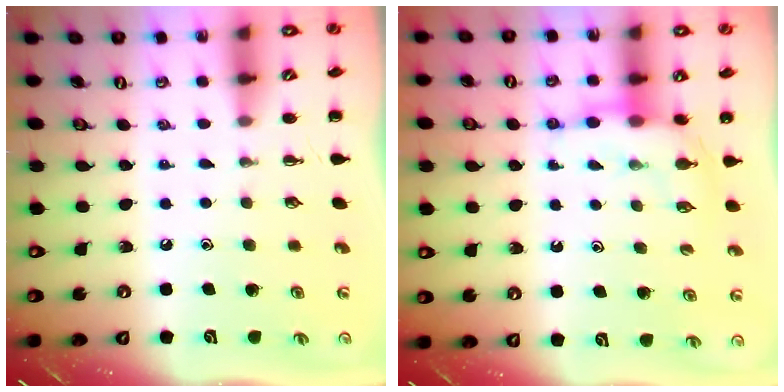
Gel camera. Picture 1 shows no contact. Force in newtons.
{"total": 7.7, "press": 7.7, "slide": 0.8}